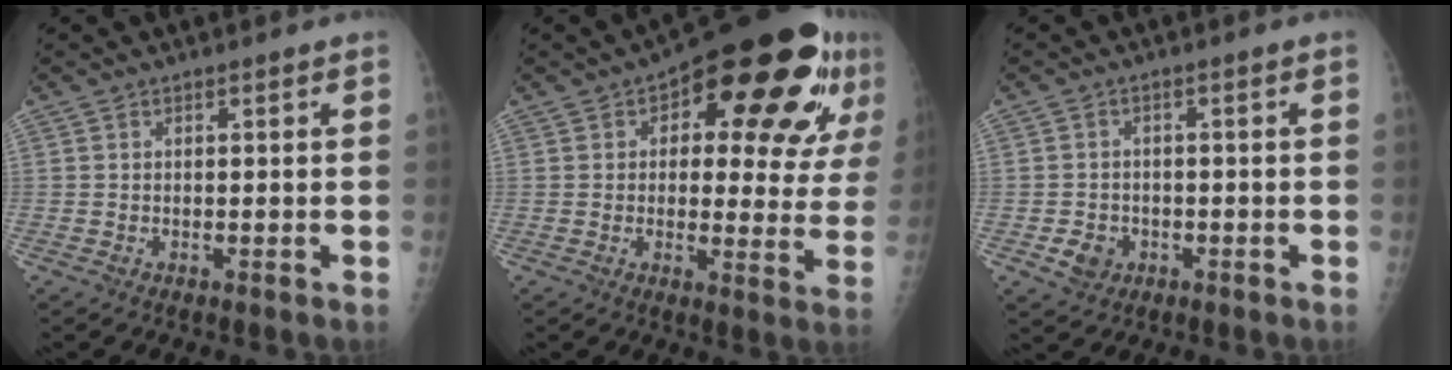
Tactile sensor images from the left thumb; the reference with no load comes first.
{"total": 23.3, "force": [10.4, 9.9, 18.4], "torque": [-0.203, -0.002, 0.138]}
{"total": 3.7, "force": [-1.4, 3.1, 1.5], "torque": [-0.015, 0.008, -0.016]}